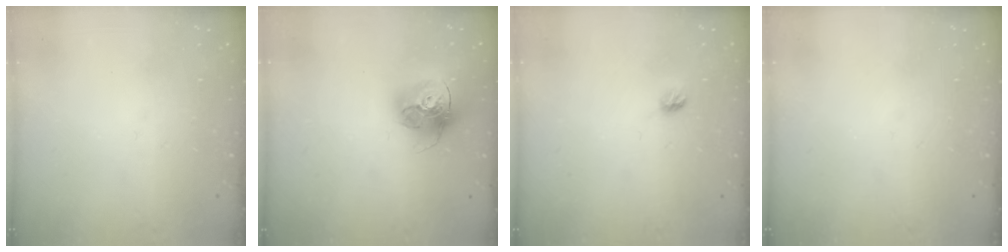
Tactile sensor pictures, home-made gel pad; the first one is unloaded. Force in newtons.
{"total": 16.0, "press": 16.0, "slide": 1.7}
{"total": 4.4, "press": 4.4, "slide": 0.5}
{"total": 0.0}